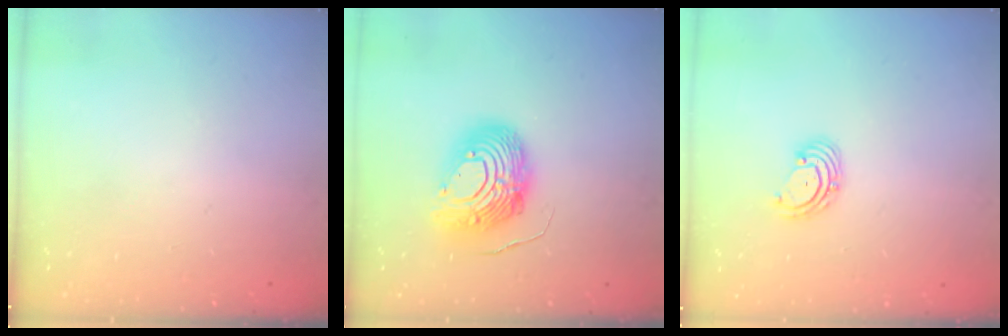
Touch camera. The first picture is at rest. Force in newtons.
{"total": 12.2, "press": 12.2, "slide": 1.2}
{"total": 3.3, "press": 3.2, "slide": 0.5}